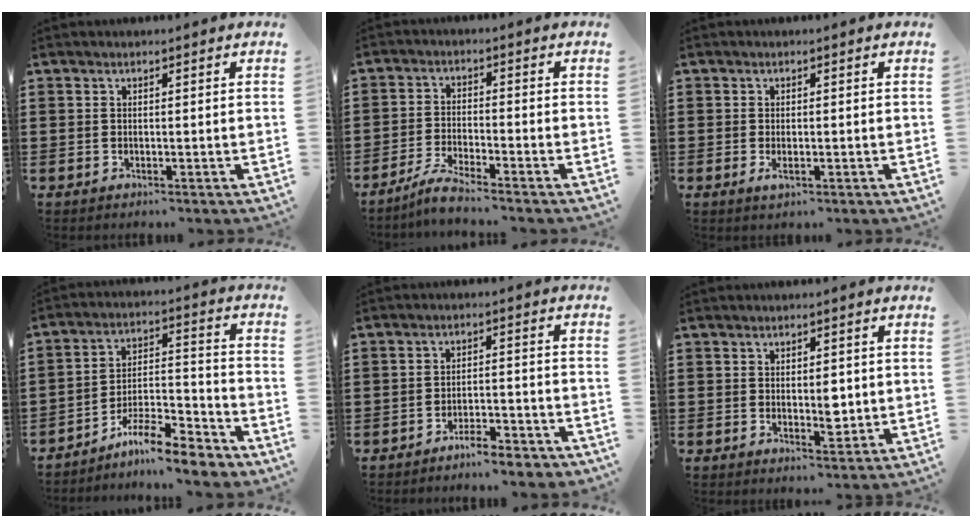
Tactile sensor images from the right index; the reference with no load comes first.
{"total": 4.0, "force": [-3.6, -0.3, 1.6], "torque": [-0.043, -0.007, -0.072]}
{"total": 1.3, "force": [-0.4, 0.4, 1.2], "torque": [-0.023, -0.004, -0.006]}
{"total": 8.8, "force": [-8.0, 1.1, 3.5], "torque": [-0.050, 0.023, -0.151]}
{"total": 4.2, "force": [-4.0, 0.2, 1.1], "torque": [-0.020, 0.003, -0.080]}
{"total": 3.3, "force": [0.2, 1.8, 2.7], "torque": [-0.029, -0.005, -0.001]}